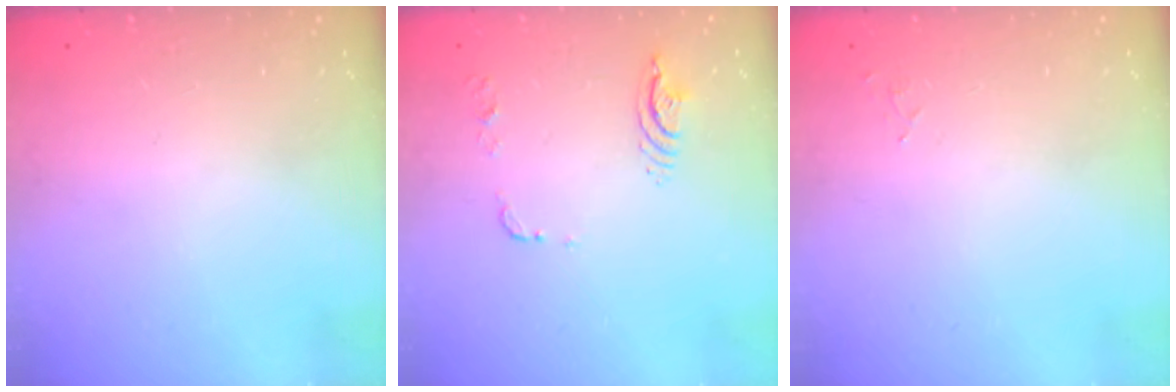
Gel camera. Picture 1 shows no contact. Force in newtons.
{"total": 8.3, "press": 8.3, "slide": 0.8}
{"total": 5.2, "press": 5.2, "slide": 0.4}